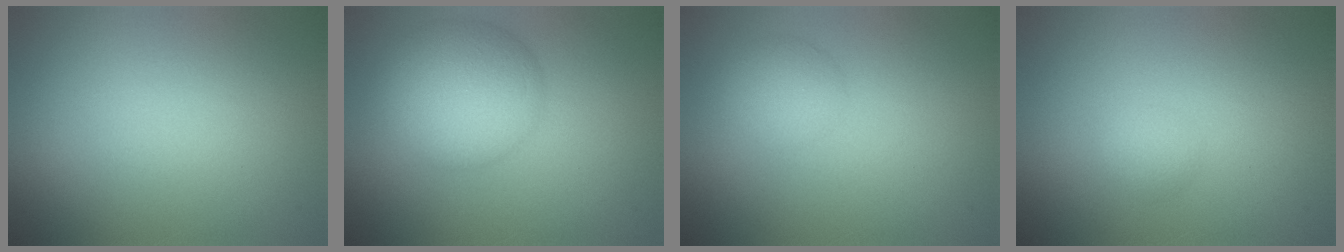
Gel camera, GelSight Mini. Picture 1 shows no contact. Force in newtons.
{"total": 6.6, "press": 6.5, "slide": 0.3}
{"total": 2.3, "press": 2.3, "slide": 0.1}
{"total": 1.1, "press": 1.1, "slide": 0.0}